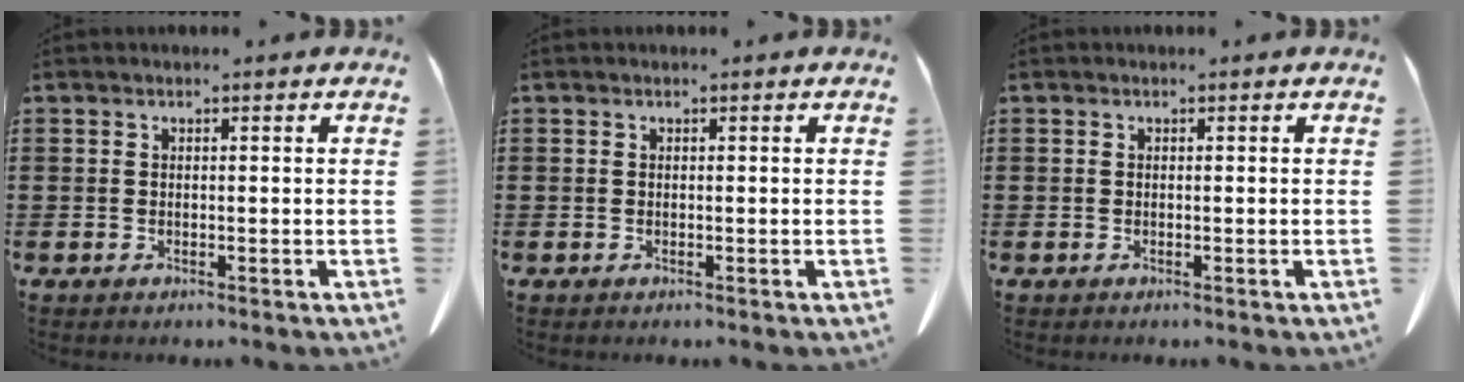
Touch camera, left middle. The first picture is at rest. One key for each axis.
{"total": 0.0}
{"total": 0.0}